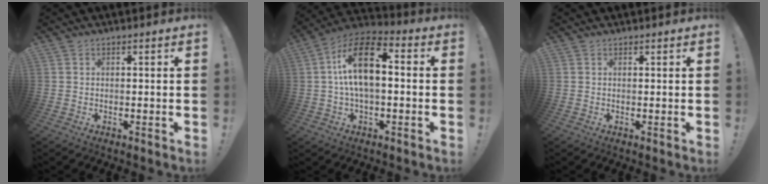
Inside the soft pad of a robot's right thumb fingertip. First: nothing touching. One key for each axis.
{"total": 16.6, "fx": 2.1, "fy": 8.5, "fz": 14.2, "tx": -0.255, "ty": 0.009, "tz": 0.033}
{"total": 0.8, "fx": 0.8, "fy": 0.0, "fz": -0.3, "tx": 0.012, "ty": -0.003, "tz": 0.013}